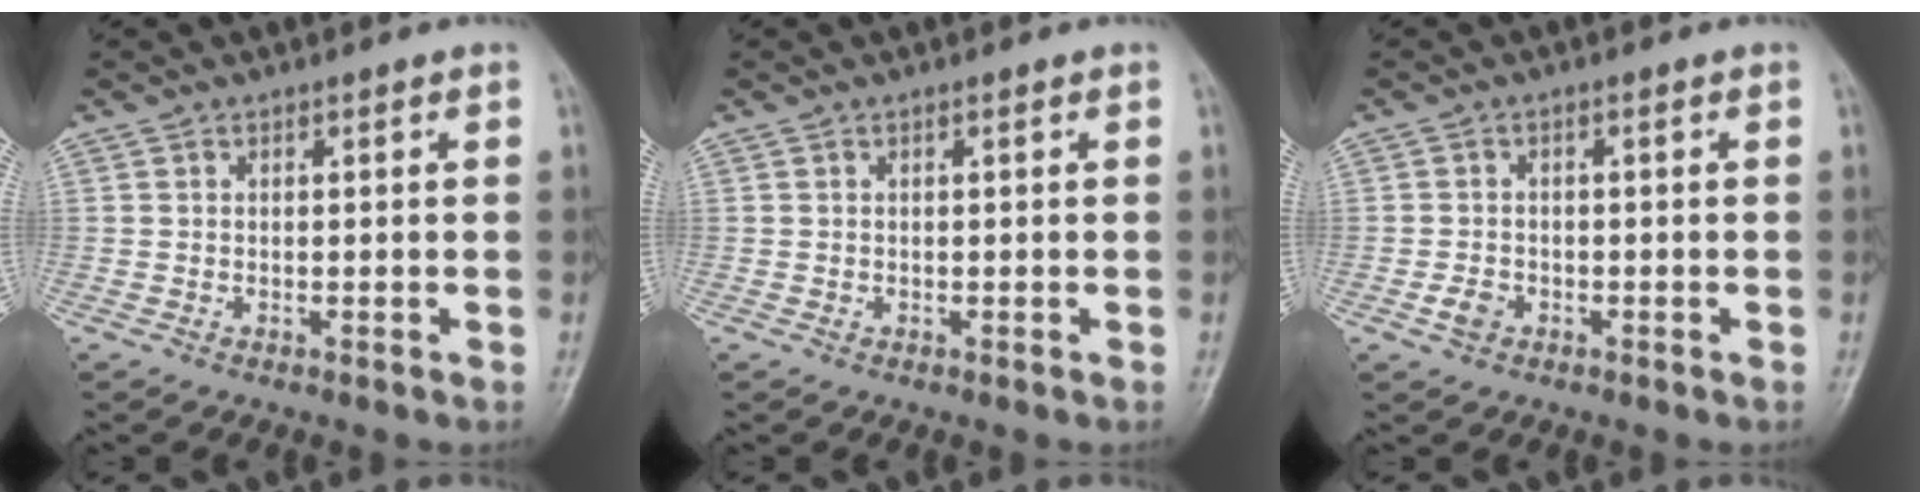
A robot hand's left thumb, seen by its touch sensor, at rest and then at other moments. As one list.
[{"total": 0.0}, {"total": 2.5, "force": [-1.1, 1.8, 1.3], "torque": [-0.022, 0.005, -0.021]}]